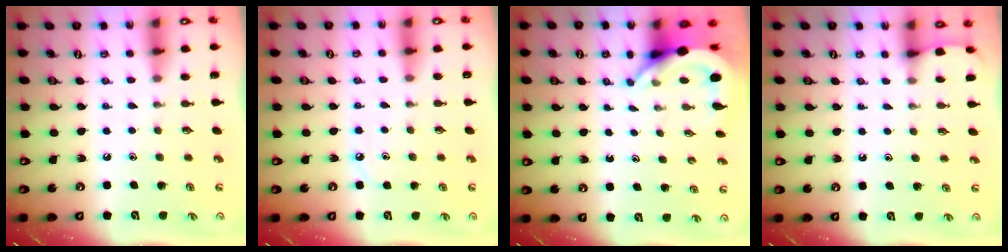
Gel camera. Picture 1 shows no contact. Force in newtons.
{"total": 3.4, "press": 3.3, "slide": 0.5}
{"total": 5.6, "press": 5.6, "slide": 0.3}
{"total": 1.8, "press": 1.8, "slide": 0.2}